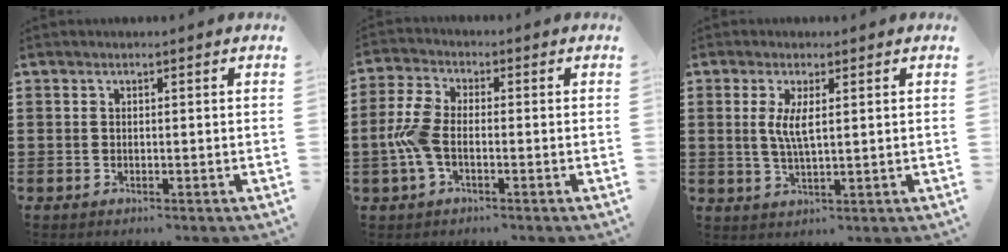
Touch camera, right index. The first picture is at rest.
{"total": 6.0, "force": [-1.3, 2.9, 5.1], "torque": [-0.130, -0.005, -0.032]}
{"total": 4.0, "force": [0.9, 0.9, 3.8], "torque": [-0.078, 0.002, 0.014]}